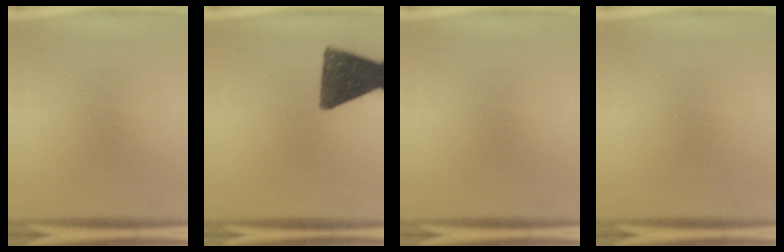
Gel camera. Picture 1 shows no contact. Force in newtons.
{"total": 13.1}
{"total": 0.0}
{"total": 0.0}